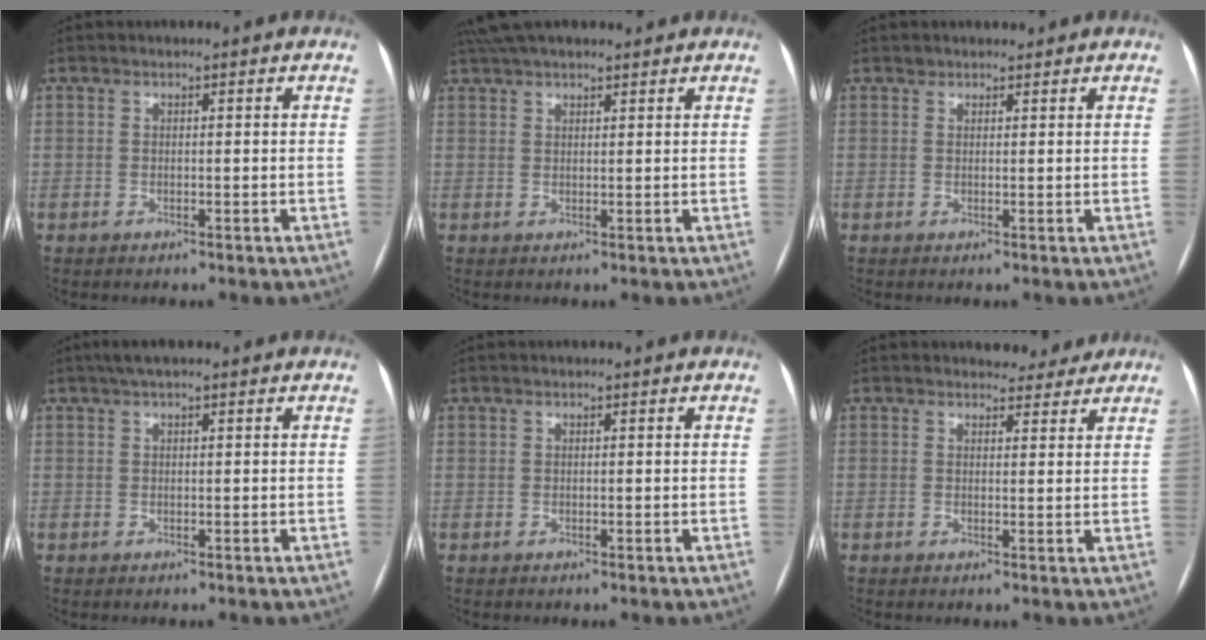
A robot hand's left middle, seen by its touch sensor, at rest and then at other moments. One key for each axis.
{"total": 8.1, "fx": 6.9, "fy": 2.0, "fz": 3.9, "tx": -0.067, "ty": 0.044, "tz": 0.114}
{"total": 1.1, "fx": 0.9, "fy": 0.6, "fz": -0.1, "tx": 0.001, "ty": 0.003, "tz": 0.012}
{"total": 3.6, "fx": 2.6, "fy": 0.8, "fz": 2.3, "tx": -0.041, "ty": 0.032, "tz": 0.043}
{"total": 0.0}
{"total": 3.5, "fx": 3.2, "fy": 1.2, "fz": 0.2, "tx": -0.002, "ty": -0.001, "tz": 0.036}